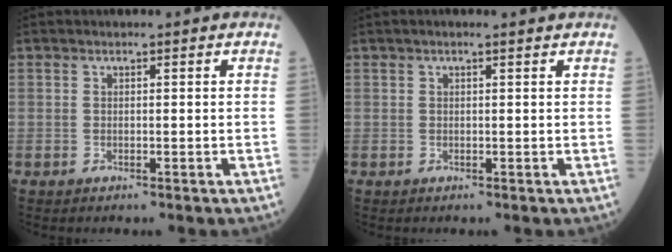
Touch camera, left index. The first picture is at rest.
{"total": 1.3, "force": [1.0, -0.1, 0.8], "torque": [-0.014, 0.010, 0.016]}